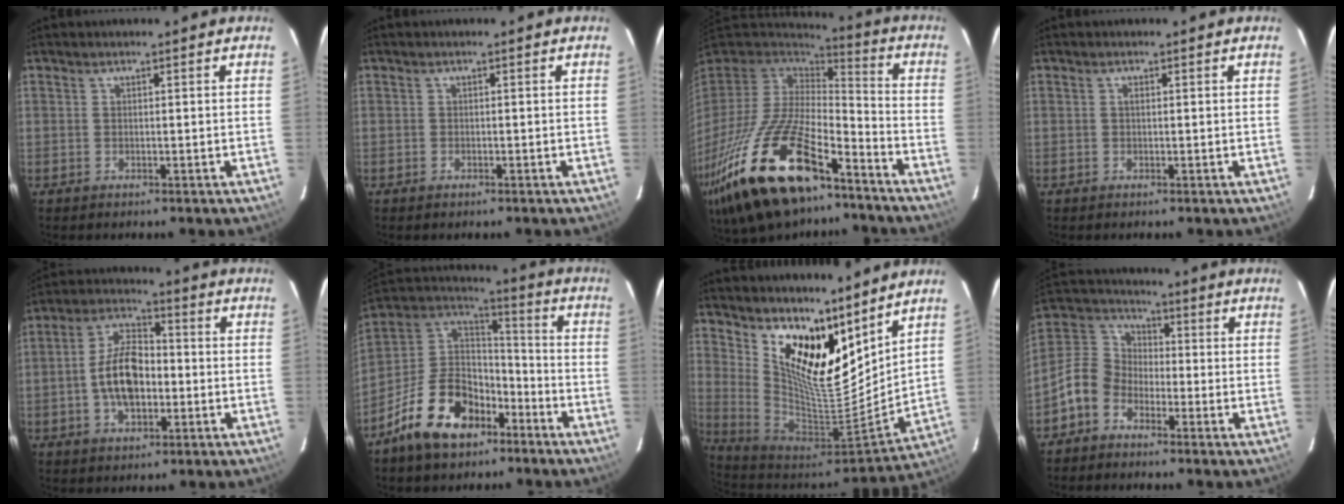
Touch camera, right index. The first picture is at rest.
{"total": 0.8, "force": [-0.5, 0.5, 0.2], "torque": [-0.003, -0.001, -0.009]}
{"total": 29.7, "force": [-17.9, 12.6, 20.1], "torque": [-0.423, -0.051, -0.302]}
{"total": 0.5, "force": [0.1, 0.3, 0.4], "torque": [-0.008, 0.003, 0.000]}
{"total": 10.8, "force": [-2.0, 6.1, 8.7], "torque": [-0.171, 0.018, -0.032]}
{"total": 18.4, "force": [-11.4, 10.7, 9.8], "torque": [-0.215, 0.030, -0.185]}
{"total": 16.5, "force": [11.2, 5.9, 10.6], "torque": [-0.189, -0.021, 0.211]}
{"total": 9.0, "force": [-4.9, 6.7, 3.6], "torque": [-0.086, 0.029, -0.111]}